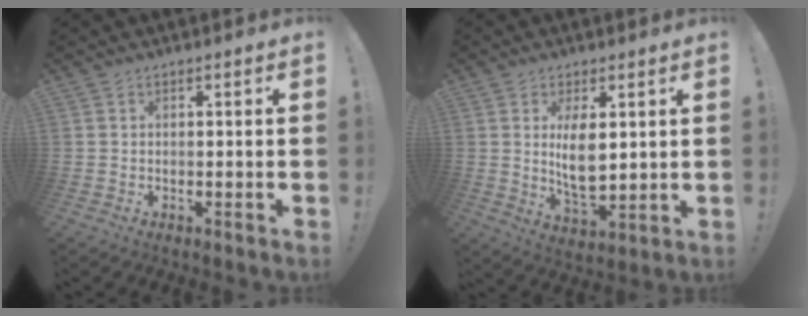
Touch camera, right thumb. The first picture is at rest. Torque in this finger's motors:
{"motor_torque": [0.70, 1.30, 0.93, 0.39, 0.29]}